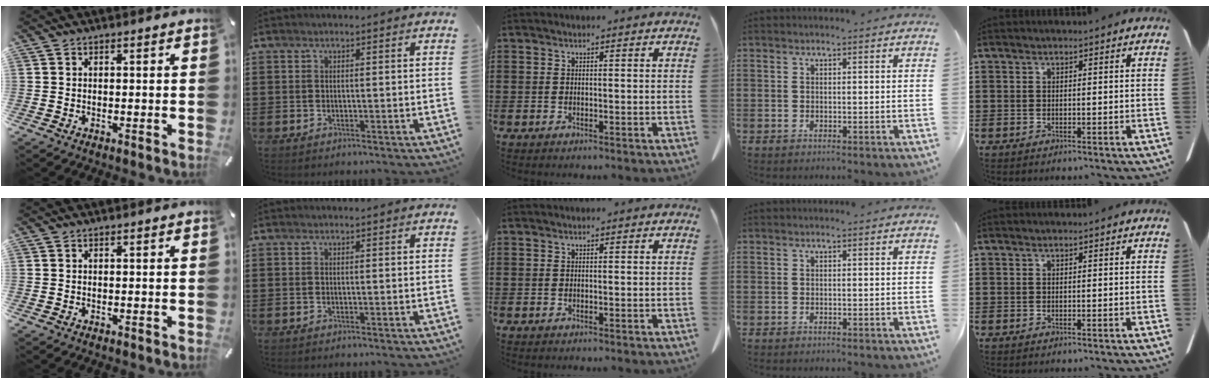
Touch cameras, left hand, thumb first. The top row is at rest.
{}